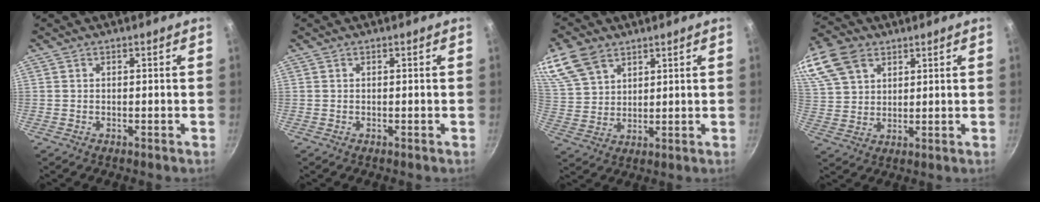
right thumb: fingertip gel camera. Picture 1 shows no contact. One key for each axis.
{"total": 0.0}
{"total": 10.8, "fx": 6.8, "fy": 6.7, "fz": 5.1, "tx": -0.090, "ty": -0.013, "tz": 0.141}
{"total": 16.2, "fx": 8.6, "fy": 11.0, "fz": 8.2, "tx": -0.184, "ty": 0.013, "tz": 0.170}